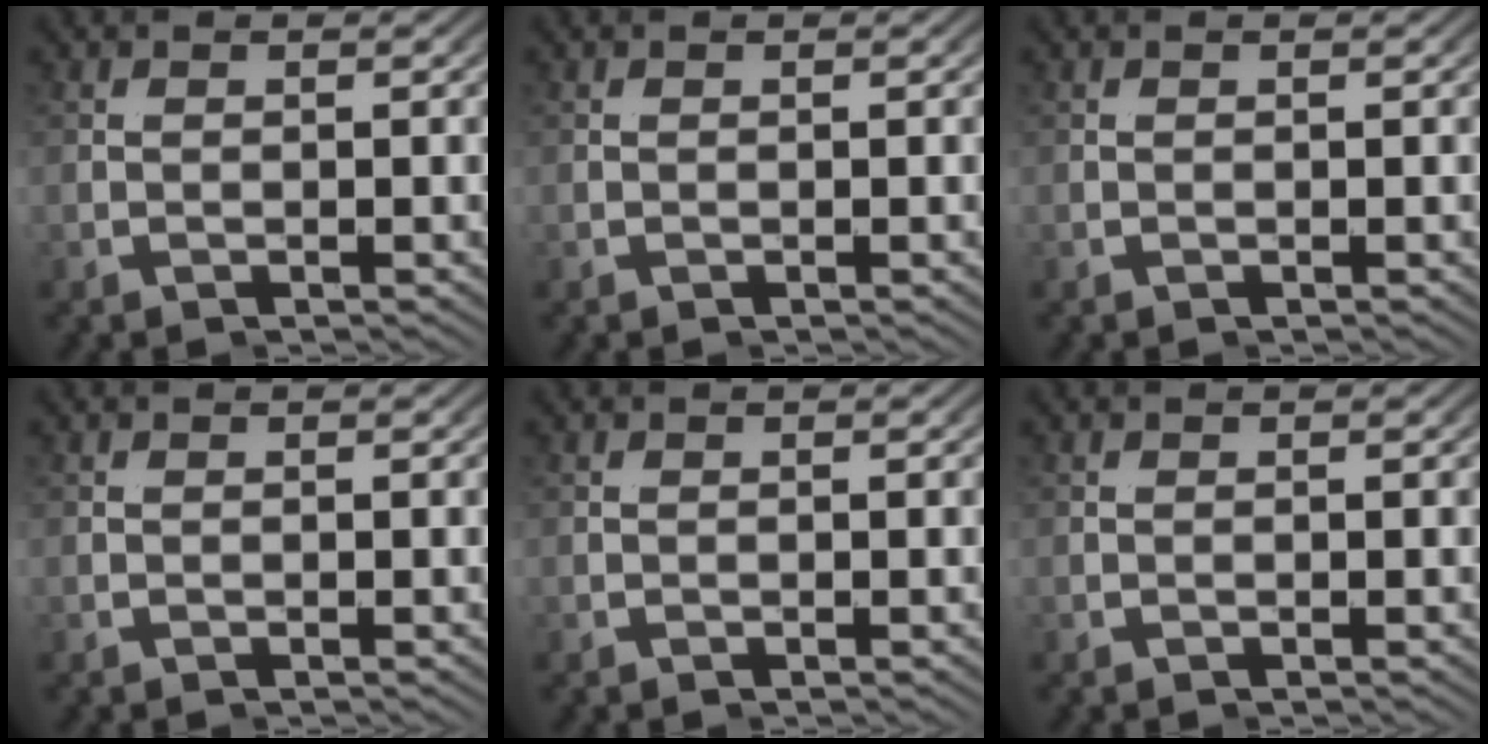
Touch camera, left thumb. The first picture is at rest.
{"total": 0.0}
{"total": 0.0}
{"total": 0.0}
{"total": 0.0}
{"total": 0.0}